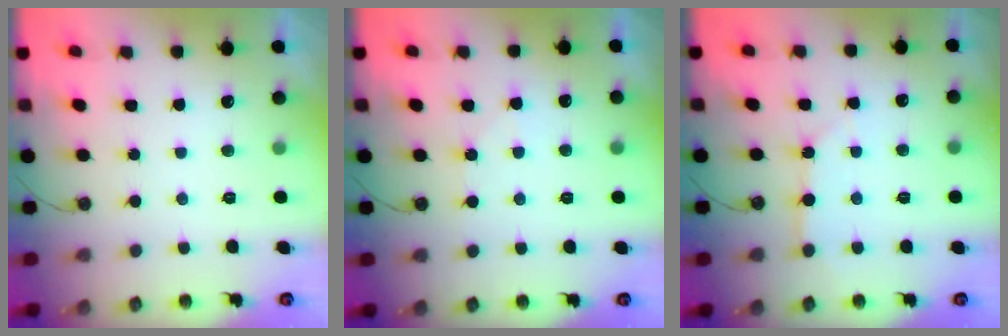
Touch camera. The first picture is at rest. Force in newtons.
{"total": 4.3, "press": 4.3, "slide": 0.6}
{"total": 2.6, "press": 2.6, "slide": 0.3}